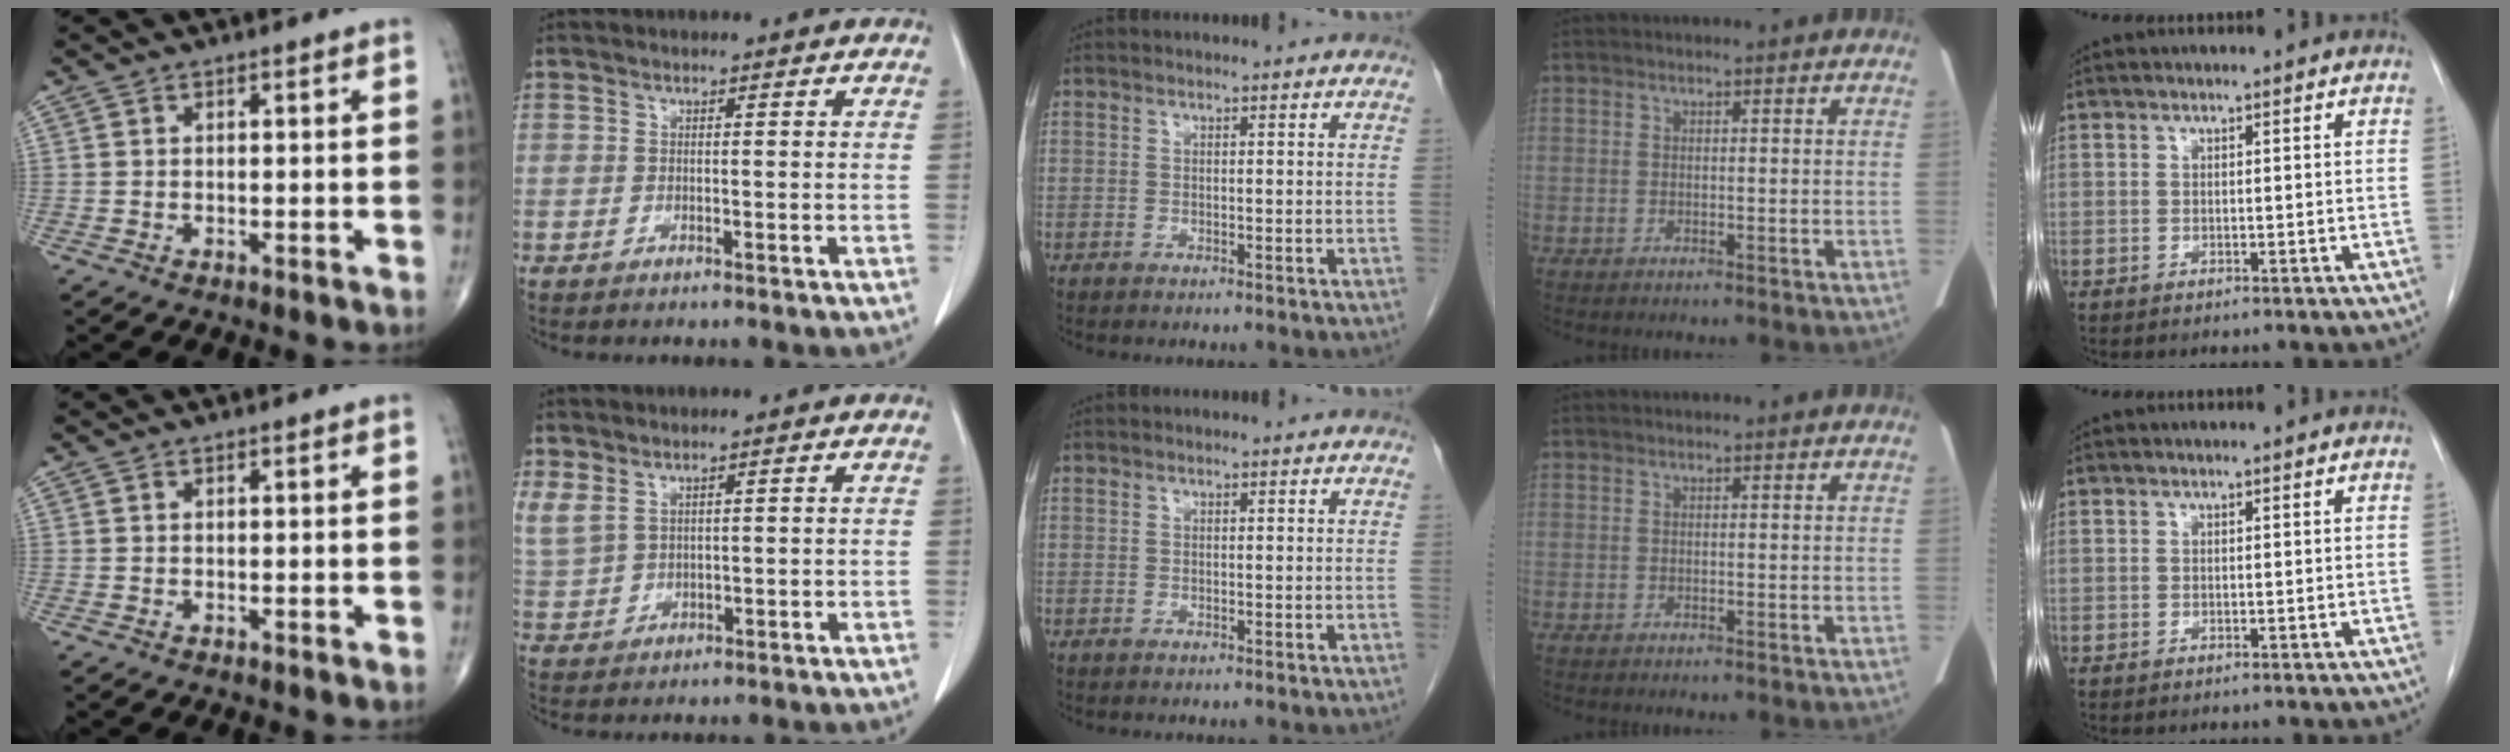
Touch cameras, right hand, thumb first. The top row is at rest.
{"index": {"total": 6.0, "force": [3.3, 3.9, 3.2], "torque": [-0.091, 0.007, 0.085]}}